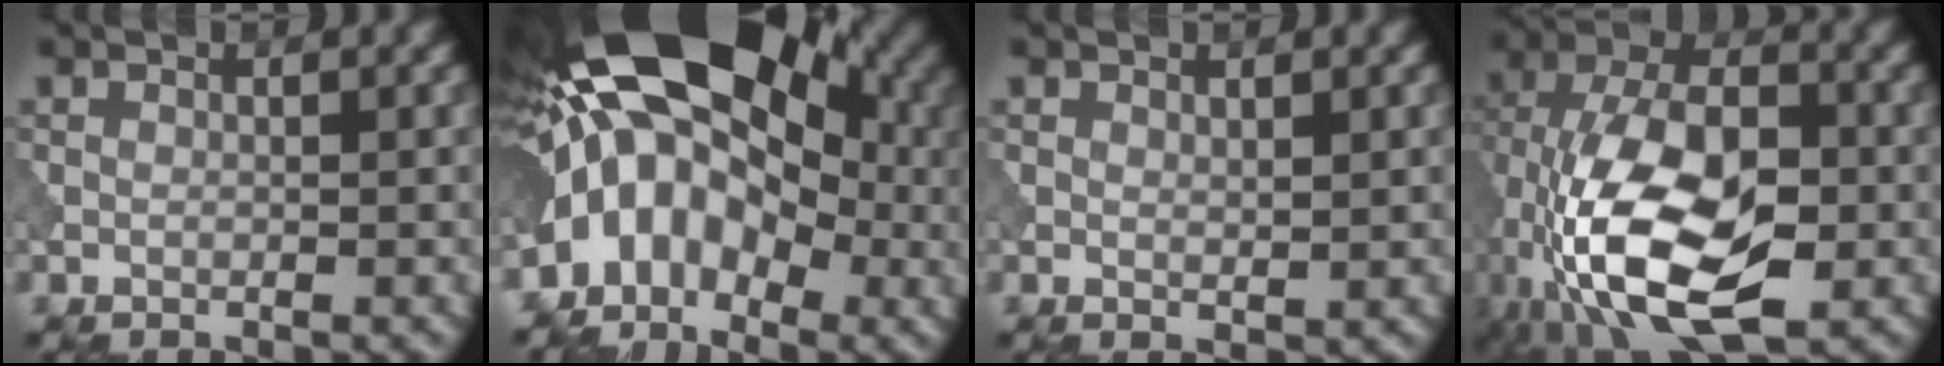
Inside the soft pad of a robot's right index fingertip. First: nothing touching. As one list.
[{"total": 15.9, "force": [0.5, 10.3, 12.2], "torque": [-0.188, 0.019, 0.004]}, {"total": 0.7, "force": [0.4, 0.2, 0.5], "torque": [-0.009, -0.003, 0.009]}, {"total": 15.6, "force": [-4.6, 7.8, 12.7], "torque": [-0.247, -0.011, -0.087]}]